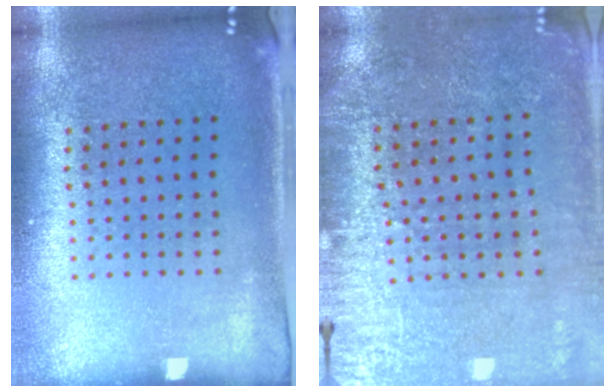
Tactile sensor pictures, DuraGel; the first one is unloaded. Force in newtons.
{"total": 2.9, "press": 2.9, "slide": 0.4}